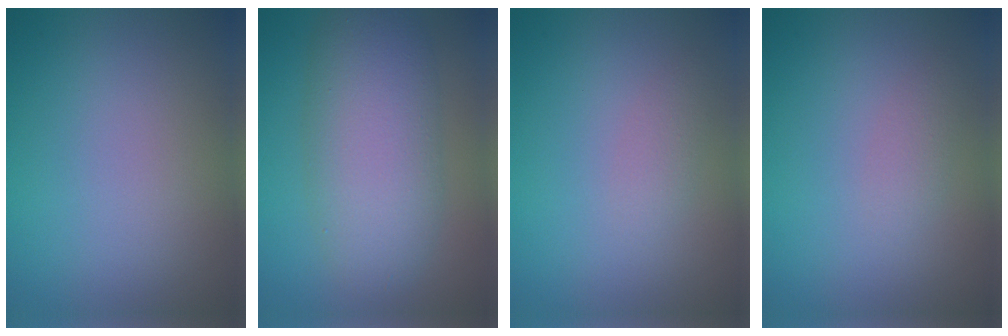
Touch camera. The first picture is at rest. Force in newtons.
{"total": 7.7, "press": 7.7, "slide": 0.2}
{"total": 1.1, "press": 1.1, "slide": 0.0}
{"total": 1.1, "press": 1.1, "slide": 0.0}